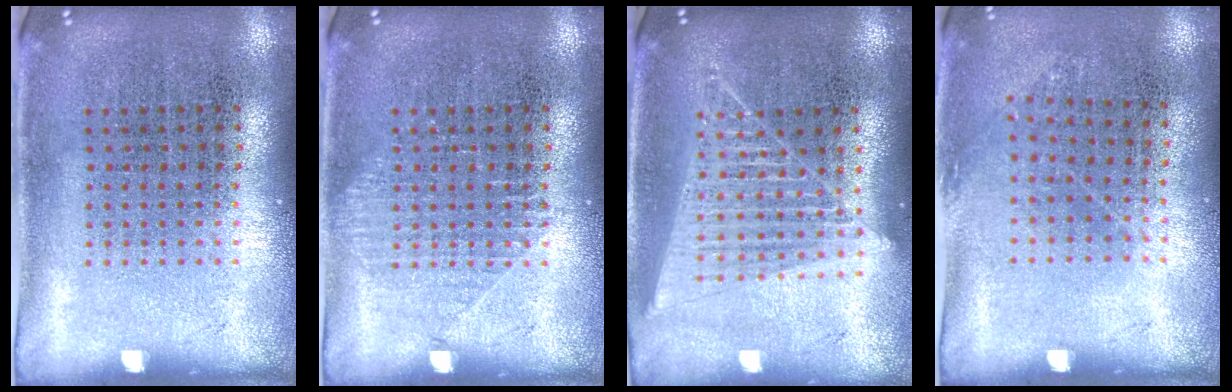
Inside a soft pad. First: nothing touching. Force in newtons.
{"total": 1.0, "press": 1.0, "slide": 0.2}
{"total": 1.7, "press": 1.6, "slide": 0.7}
{"total": 0.7, "press": 0.5, "slide": 0.4}